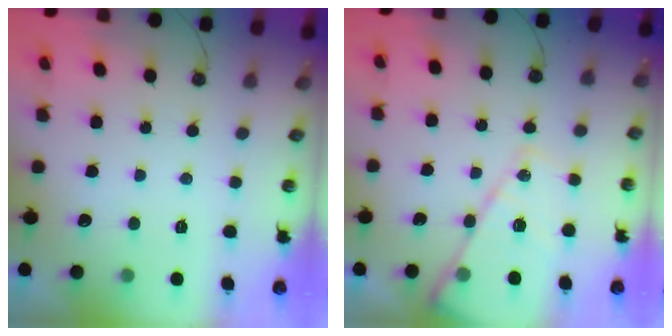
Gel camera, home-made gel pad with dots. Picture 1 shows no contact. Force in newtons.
{"total": 15.8, "press": 15.8, "slide": 1.5}